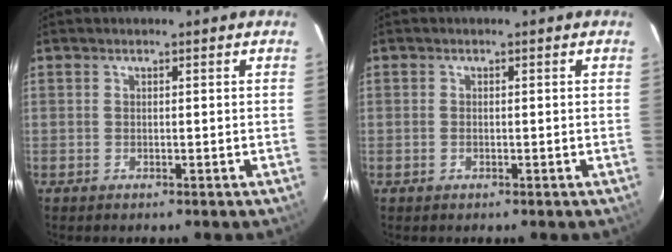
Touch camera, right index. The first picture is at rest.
{"total": 0.7, "force": [-0.3, 0.5, 0.5], "torque": [-0.009, 0.000, -0.006]}